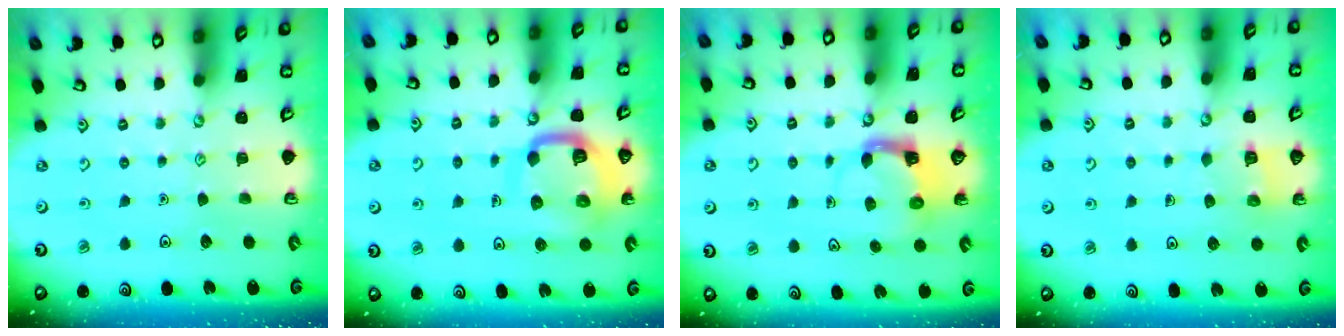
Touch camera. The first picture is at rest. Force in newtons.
{"total": 11.5, "press": 11.5, "slide": 1.1}
{"total": 3.8, "press": 3.7, "slide": 0.6}
{"total": 3.3, "press": 3.3, "slide": 0.2}